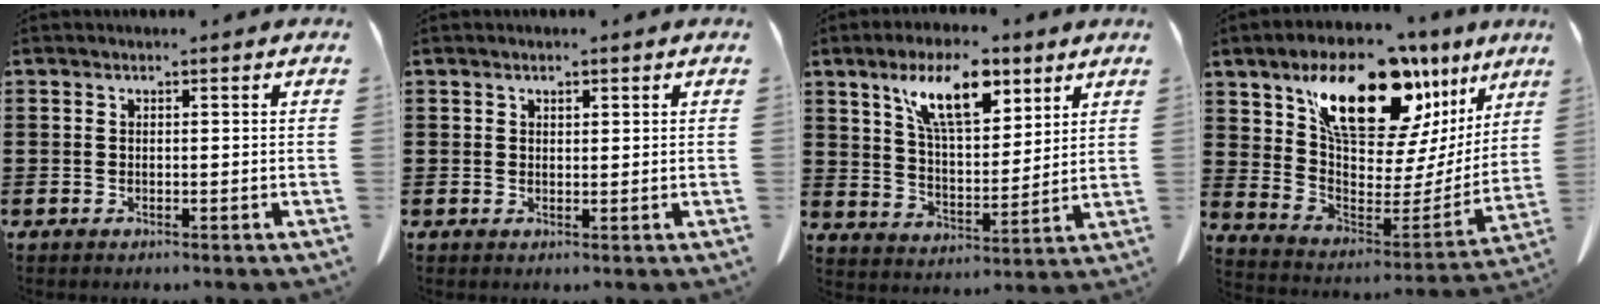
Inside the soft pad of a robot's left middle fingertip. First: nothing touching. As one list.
[{"total": 0.9, "force": [0.7, 0.4, 0.4], "torque": [-0.010, 0.001, 0.016]}, {"total": 11.2, "force": [7.0, 4.3, 7.6], "torque": [-0.150, -0.009, 0.124]}, {"total": 16.9, "force": [11.1, 7.6, 10.3], "torque": [-0.194, -0.059, 0.194]}]